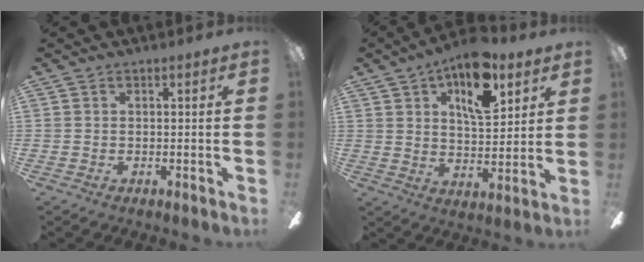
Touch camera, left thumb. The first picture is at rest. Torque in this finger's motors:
{"motor_torque": [0.55, 0.55, 0.59, 0.04, 0.11]}